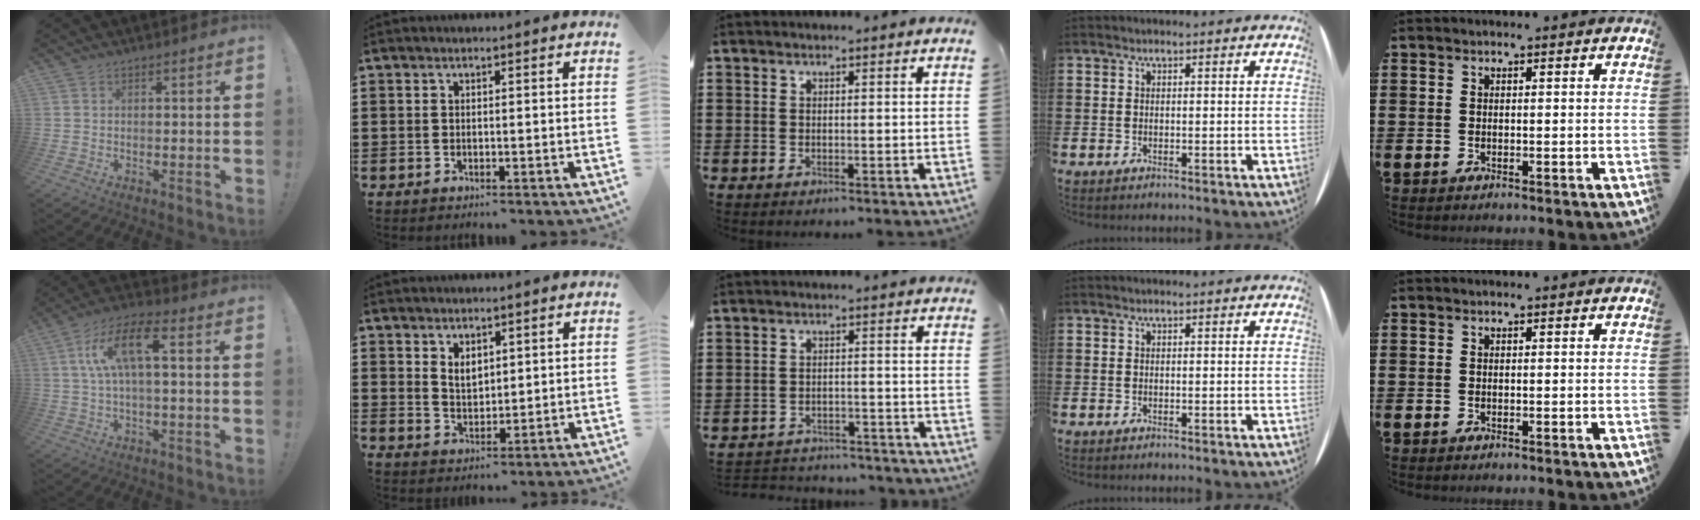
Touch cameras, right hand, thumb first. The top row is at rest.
{"thumb": {"total": 12.7, "force": [2.3, 4.0, 11.8], "torque": [-0.220, 0.006, 0.035]}, "index": {"total": 3.1, "force": [2.1, 1.9, 1.3], "torque": [-0.024, 0.004, 0.037]}, "middle": {"total": 3.2, "force": [-3.2, 0.4, 0.0], "torque": [-0.006, -0.001, -0.068]}}